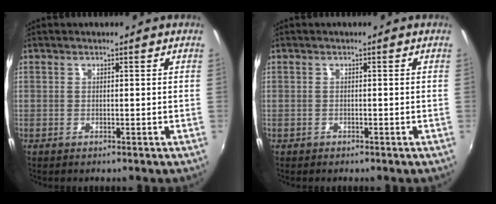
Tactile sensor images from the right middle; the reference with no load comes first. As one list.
[{"total": 0.7, "force": [-0.6, 0.4, 0.1], "torque": [-0.007, 0.000, -0.007]}]